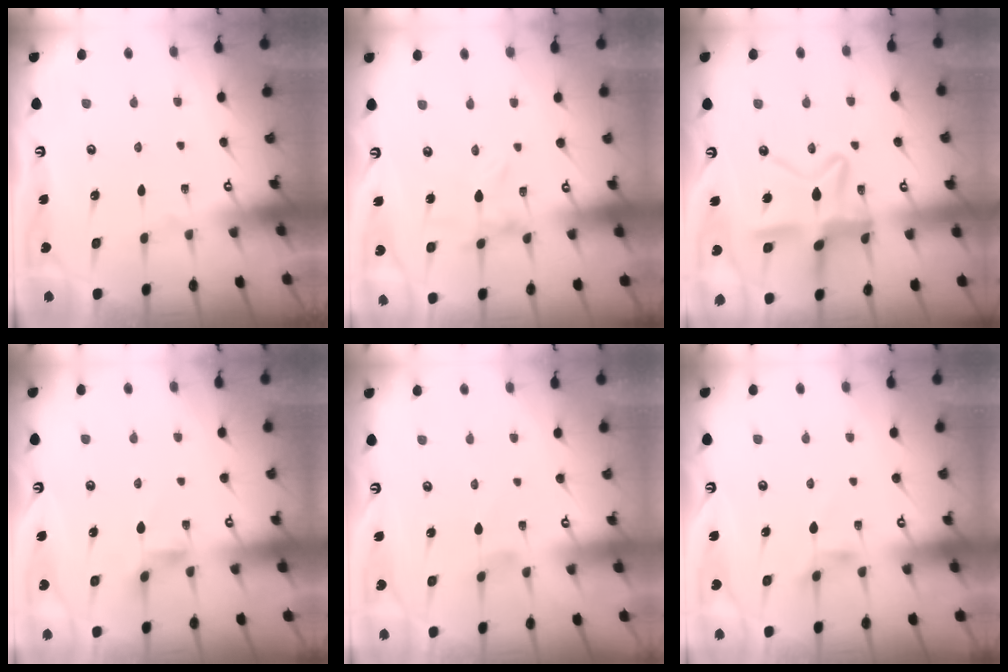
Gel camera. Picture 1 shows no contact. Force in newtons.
{"total": 0.0}
{"total": 14.0, "press": 13.9, "slide": 1.4}
{"total": 3.4, "press": 3.3, "slide": 0.5}
{"total": 0.0}
{"total": 2.8, "press": 2.7, "slide": 0.5}